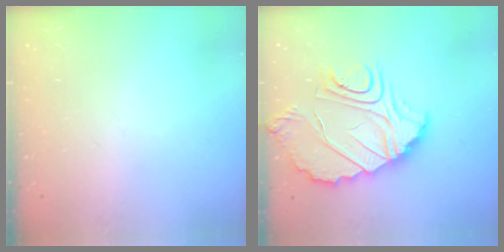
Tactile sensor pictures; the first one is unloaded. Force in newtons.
{"total": 12.9, "press": 12.9, "slide": 1.1}